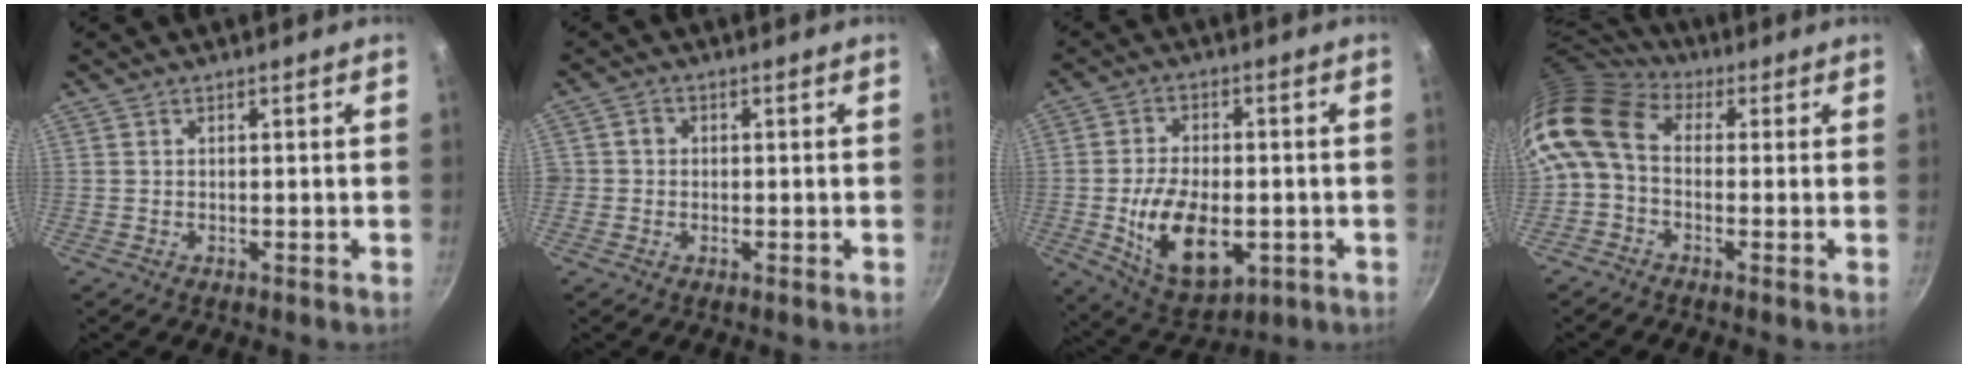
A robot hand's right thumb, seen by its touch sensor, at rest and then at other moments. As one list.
[{"total": 2.1, "force": [-0.1, 2.0, 0.6], "torque": [0.002, 0.007, -0.006]}, {"total": 15.2, "force": [-3.2, 8.6, 12.1], "torque": [-0.194, 0.003, -0.041]}, {"total": 9.6, "force": [0.2, 6.8, 6.7], "torque": [-0.129, 0.026, -0.018]}]